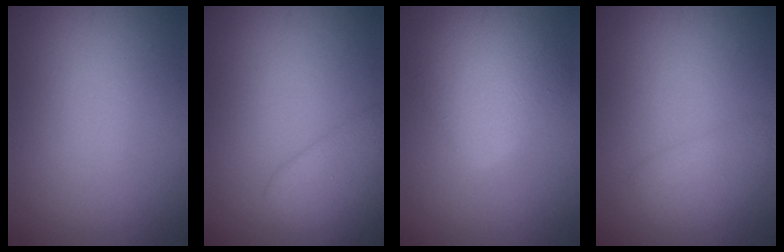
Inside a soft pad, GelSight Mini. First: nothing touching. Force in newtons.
{"total": 4.8, "press": 4.8, "slide": 0.3}
{"total": 5.2, "press": 5.2, "slide": 0.3}
{"total": 2.2, "press": 2.2, "slide": 0.1}